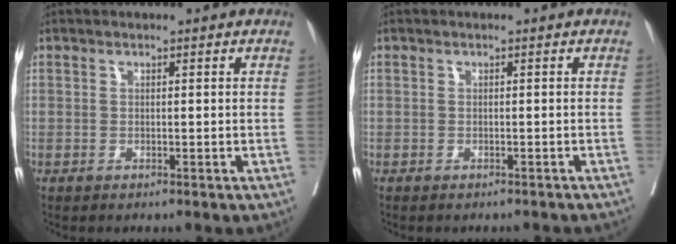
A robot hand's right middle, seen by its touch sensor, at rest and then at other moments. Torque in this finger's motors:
{"motor_torque": [0.04, -0.04, -0.02, -0.01]}